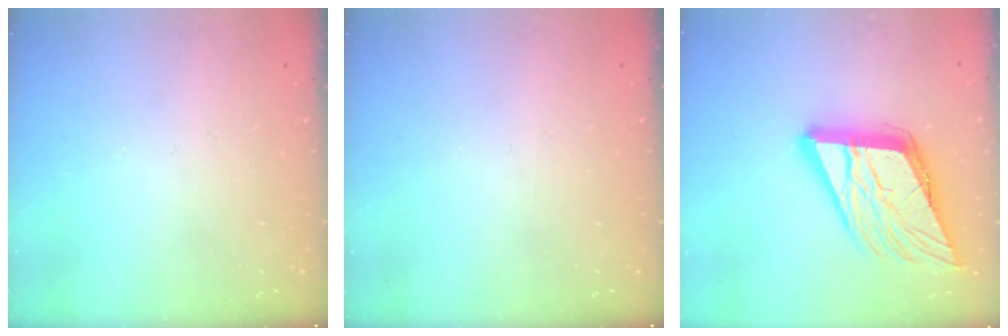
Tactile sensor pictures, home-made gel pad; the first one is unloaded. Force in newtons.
{"total": 0.0}
{"total": 20.5, "press": 20.2, "slide": 3.3}